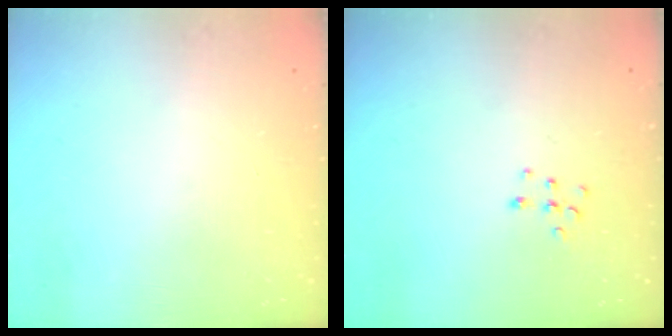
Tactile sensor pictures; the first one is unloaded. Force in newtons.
{"total": 5.8, "press": 5.8, "slide": 0.3}